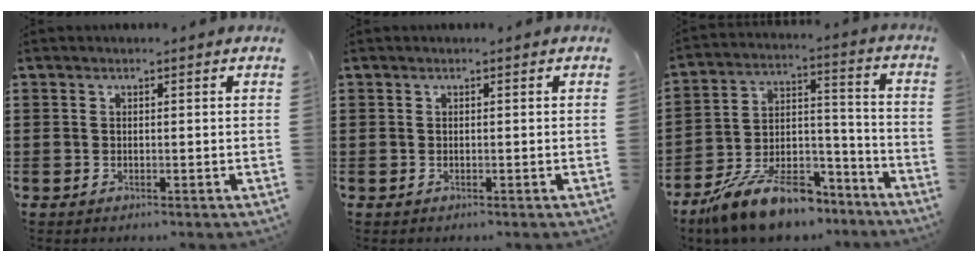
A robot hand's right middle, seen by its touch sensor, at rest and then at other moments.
{"total": 0.0}
{"total": 12.6, "force": [-10.4, 3.8, 5.9], "torque": [-0.113, 0.041, -0.198]}